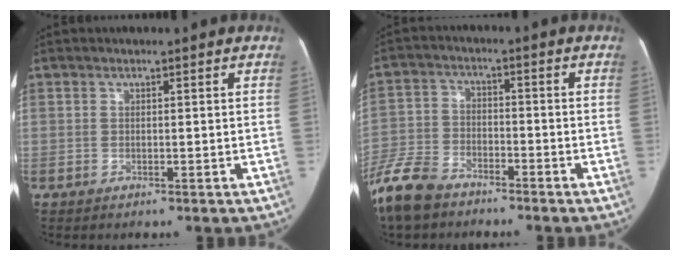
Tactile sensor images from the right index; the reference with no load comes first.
{"total": 9.6, "force": [-7.7, 4.1, 3.9], "torque": [-0.096, -0.019, -0.151]}